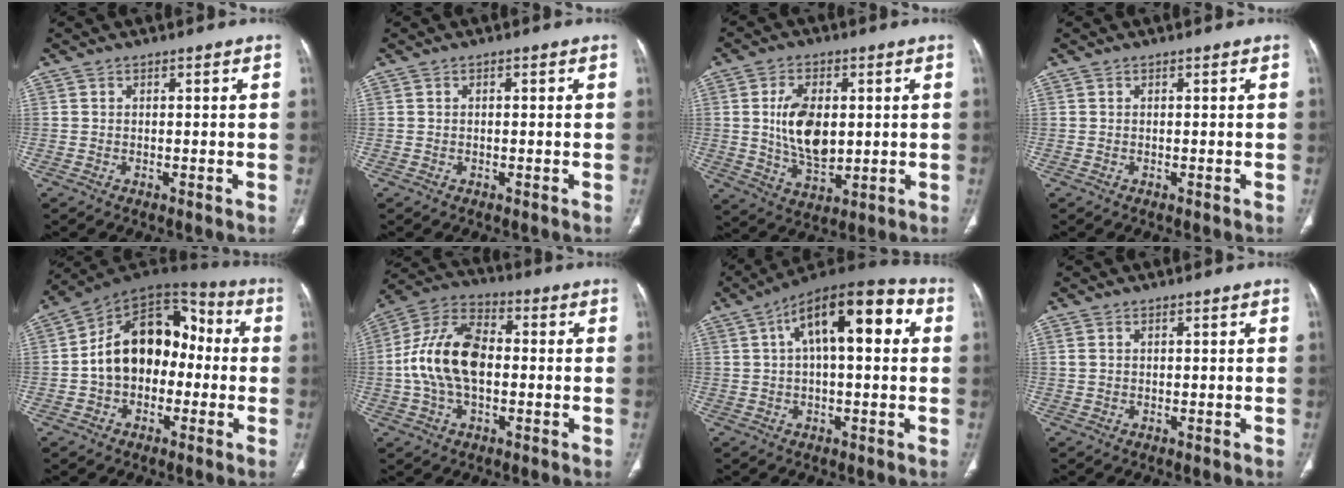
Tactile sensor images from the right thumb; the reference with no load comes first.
{"total": 0.7, "force": [0.1, 0.2, 0.6], "torque": [-0.018, 0.004, 0.003]}
{"total": 11.5, "force": [1.2, 6.7, 9.2], "torque": [-0.154, -0.013, 0.033]}
{"total": 0.0}
{"total": 17.3, "force": [-1.1, 12.1, 12.3], "torque": [-0.161, 0.052, -0.029]}
{"total": 14.9, "force": [-0.5, 8.9, 12.0], "torque": [-0.232, 0.032, -0.016]}
{"total": 16.8, "force": [4.5, 6.9, 14.6], "torque": [-0.206, 0.032, 0.060]}
{"total": 1.1, "force": [0.5, 0.5, 0.7], "torque": [-0.020, 0.011, 0.018]}